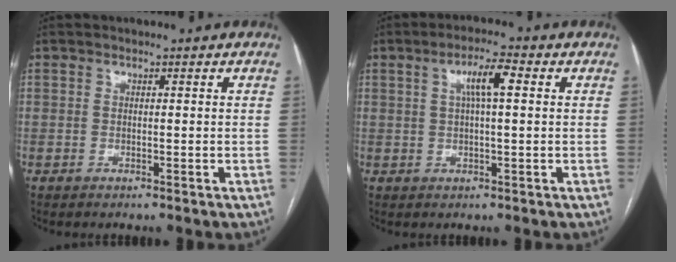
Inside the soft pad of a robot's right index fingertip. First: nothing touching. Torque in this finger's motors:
{"motor_torque": [0.28, 0.02, 0.11, 0.09]}